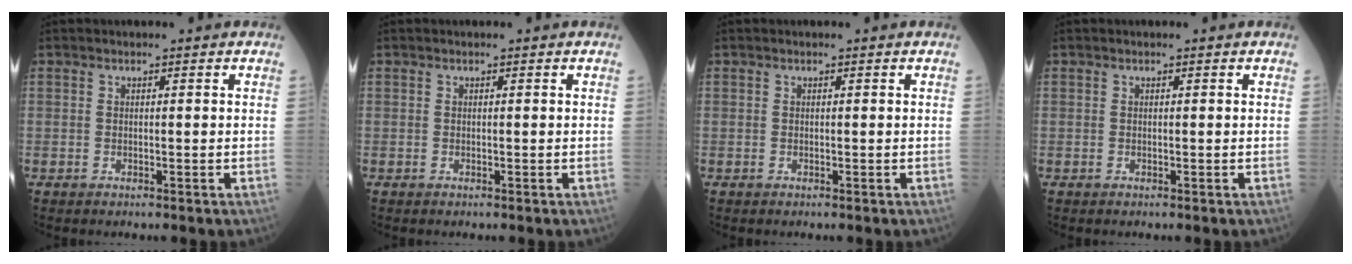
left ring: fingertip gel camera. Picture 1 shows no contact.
{"total": 0.0}
{"total": 0.0}
{"total": 0.0}